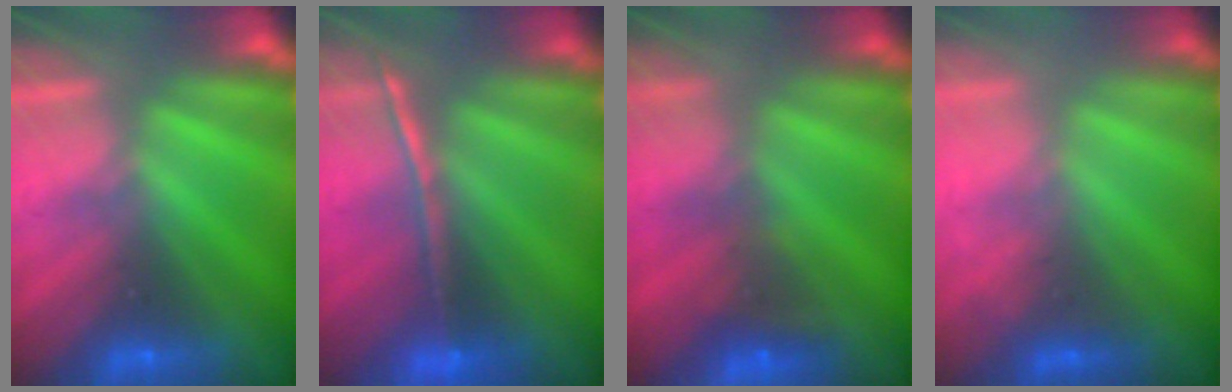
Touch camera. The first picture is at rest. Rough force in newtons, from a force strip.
{"total": 1.5}
{"total": 5.3}
{"total": 1.9}